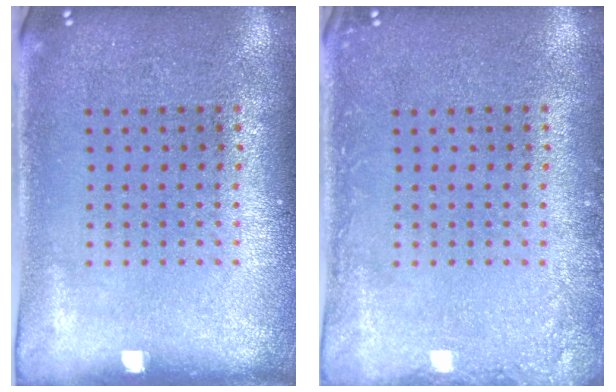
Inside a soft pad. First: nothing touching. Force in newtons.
{"total": 1.4, "press": 1.4, "slide": 0.2}